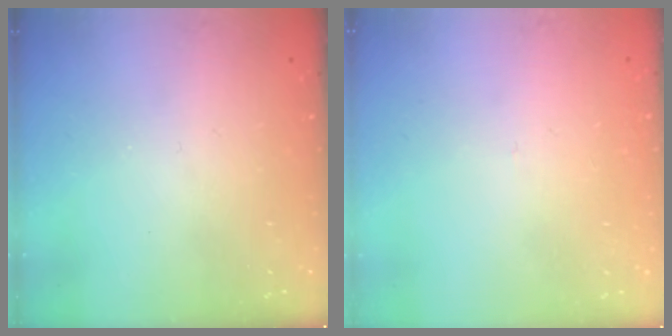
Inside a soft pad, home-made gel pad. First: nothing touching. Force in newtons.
{"total": 2.7, "press": 2.7, "slide": 0.3}